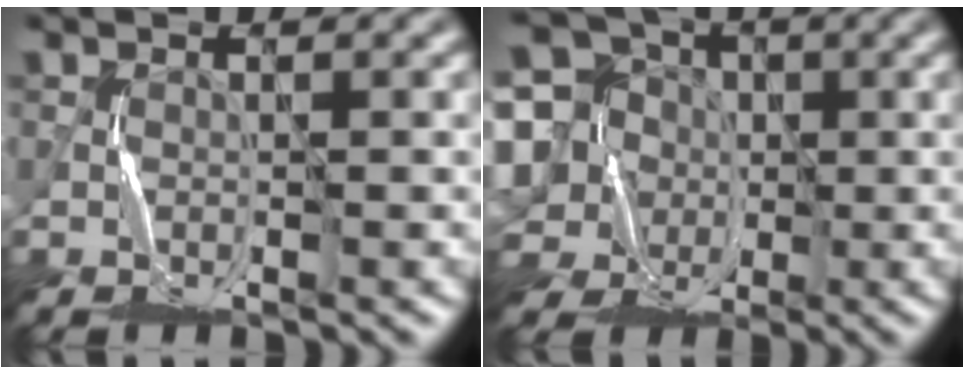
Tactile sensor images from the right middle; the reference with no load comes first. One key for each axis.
{"total": 11.5, "fx": 0.5, "fy": 10.3, "fz": 5.2, "tx": -0.154, "ty": 0.040, "tz": -0.028}